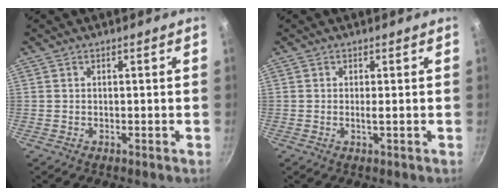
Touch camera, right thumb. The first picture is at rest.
{"total": 0.9, "force": [0.0, -0.1, 0.9], "torque": [-0.018, -0.002, -0.002]}